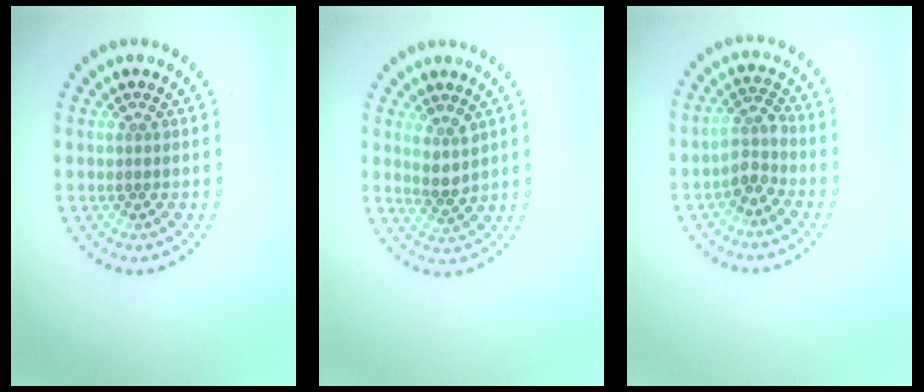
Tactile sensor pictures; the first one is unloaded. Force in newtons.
{"total": 2.3, "press": 1.8, "slide": 1.5}
{"total": 2.3, "press": 1.9, "slide": 1.3}